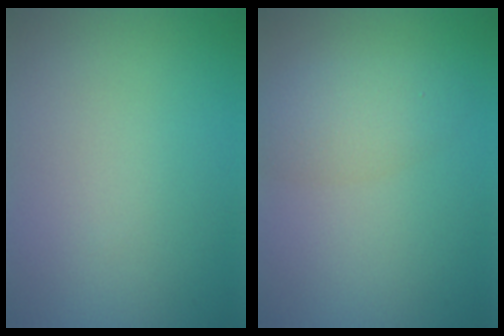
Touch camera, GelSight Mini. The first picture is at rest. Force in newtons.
{"total": 2.9, "press": 2.9, "slide": 0.1}